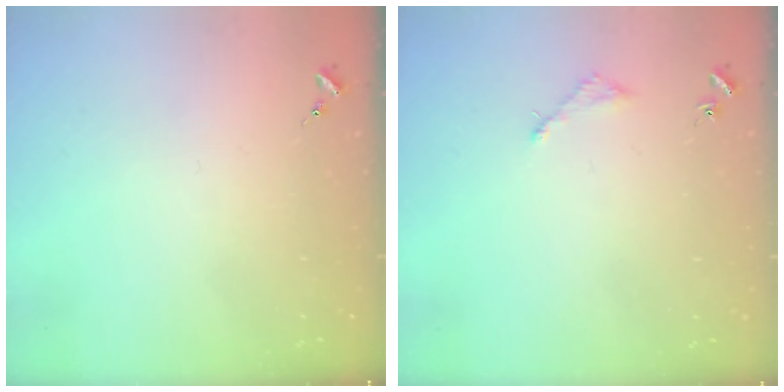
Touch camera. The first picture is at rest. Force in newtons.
{"total": 3.0, "press": 3.0, "slide": 0.4}